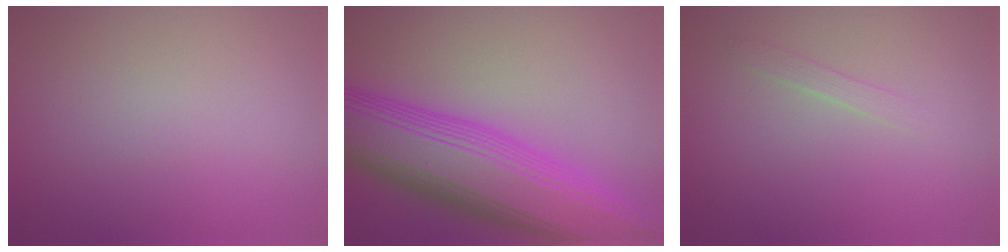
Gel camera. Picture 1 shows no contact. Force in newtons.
{"total": 12.1, "press": 12.1, "slide": 0.4}
{"total": 1.0, "press": 1.0, "slide": 0.1}